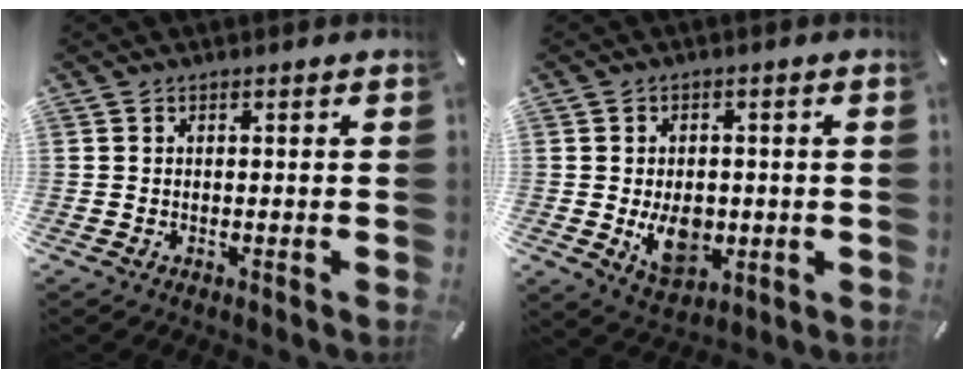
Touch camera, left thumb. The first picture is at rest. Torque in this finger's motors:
{"motor_torque": [0.91, 2.39, 0.54, -0.34, 0.12]}